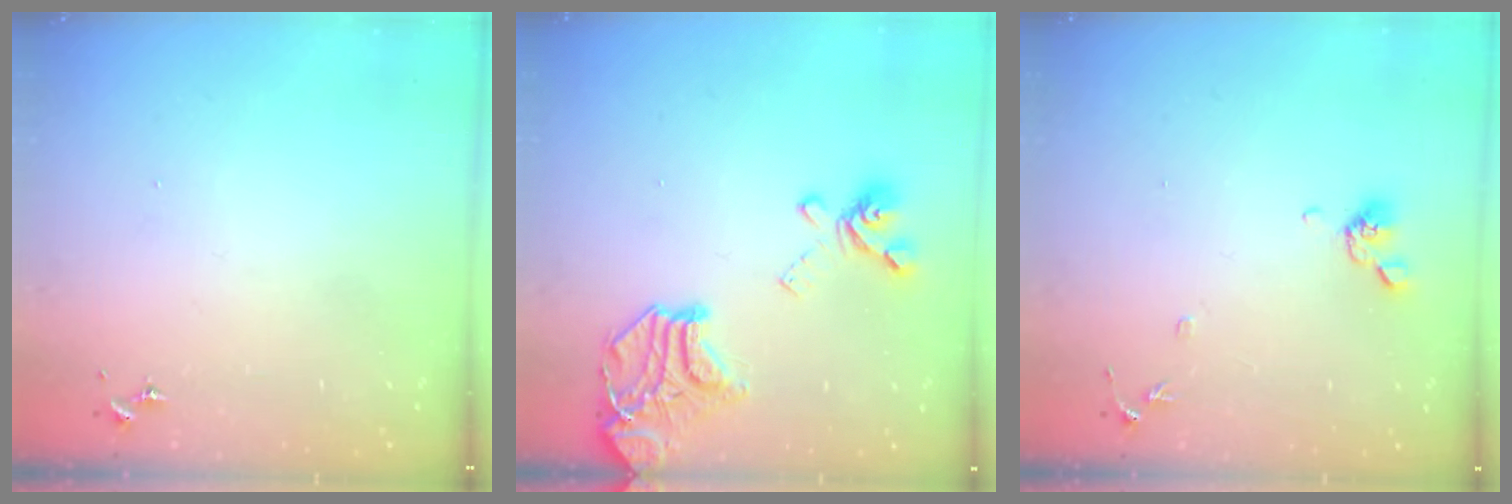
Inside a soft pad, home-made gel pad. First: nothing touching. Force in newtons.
{"total": 18.3, "press": 18.1, "slide": 2.4}
{"total": 8.3, "press": 8.2, "slide": 1.6}